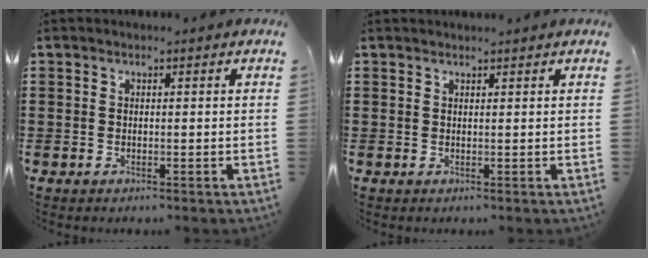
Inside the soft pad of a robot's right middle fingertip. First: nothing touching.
{"total": 0.7, "force": [0.7, 0.0, 0.0], "torque": [0.005, -0.004, 0.011]}